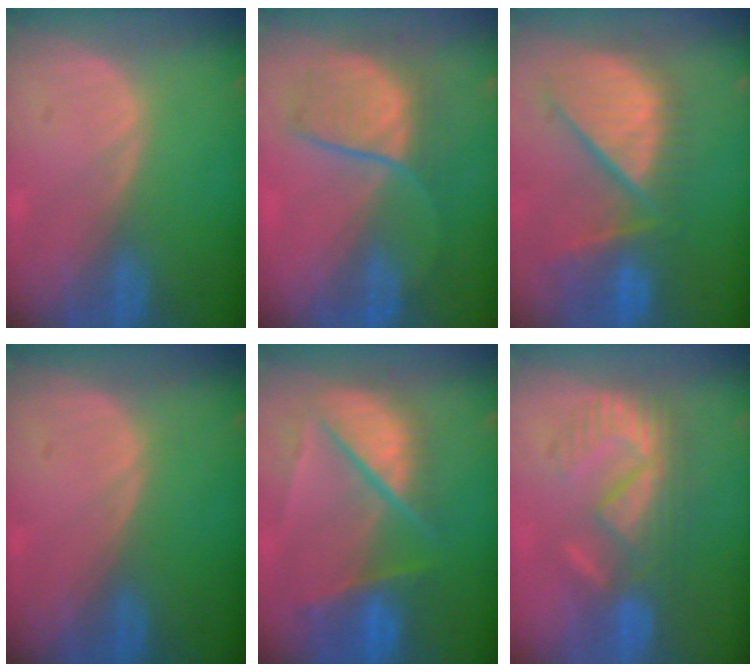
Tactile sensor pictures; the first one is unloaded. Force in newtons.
{"total": 7.4, "press": 7.4, "slide": 0.2}
{"total": 11.7, "press": 10.4, "slide": 5.3}
{"total": 0.0}
{"total": 10.4, "press": 8.6, "slide": 5.8}
{"total": 8.2, "press": 7.9, "slide": 2.4}